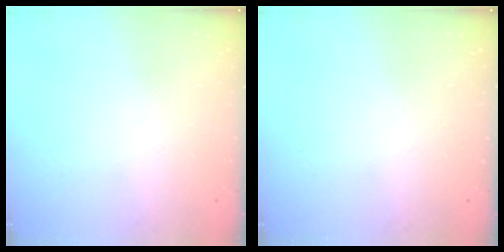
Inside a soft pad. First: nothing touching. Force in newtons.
{"total": 0.0}